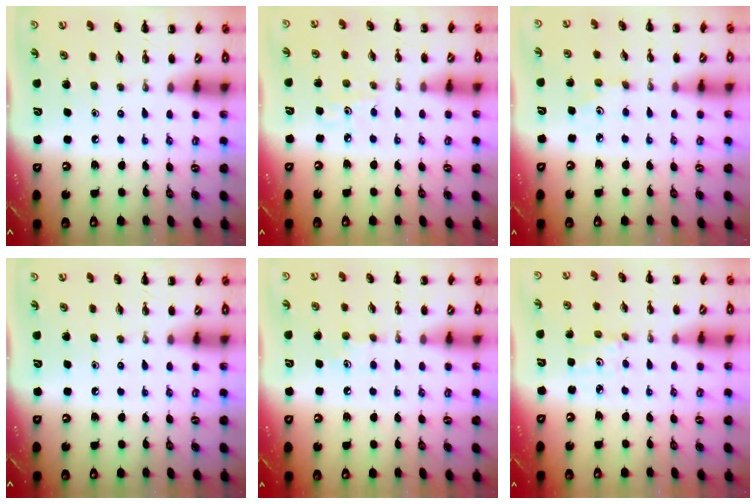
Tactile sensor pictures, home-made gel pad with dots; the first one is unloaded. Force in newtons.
{"total": 4.0, "press": 3.7, "slide": 1.4}
{"total": 1.4, "press": 1.3, "slide": 0.4}
{"total": 0.0}
{"total": 4.3, "press": 4.0, "slide": 1.5}
{"total": 2.9, "press": 2.8, "slide": 0.8}